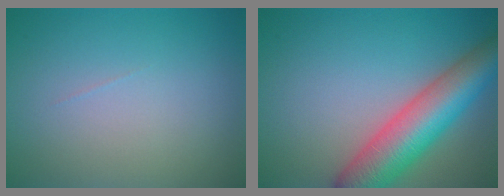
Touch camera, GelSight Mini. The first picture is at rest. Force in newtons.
{"total": 8.8, "press": 8.8, "slide": 0.4}